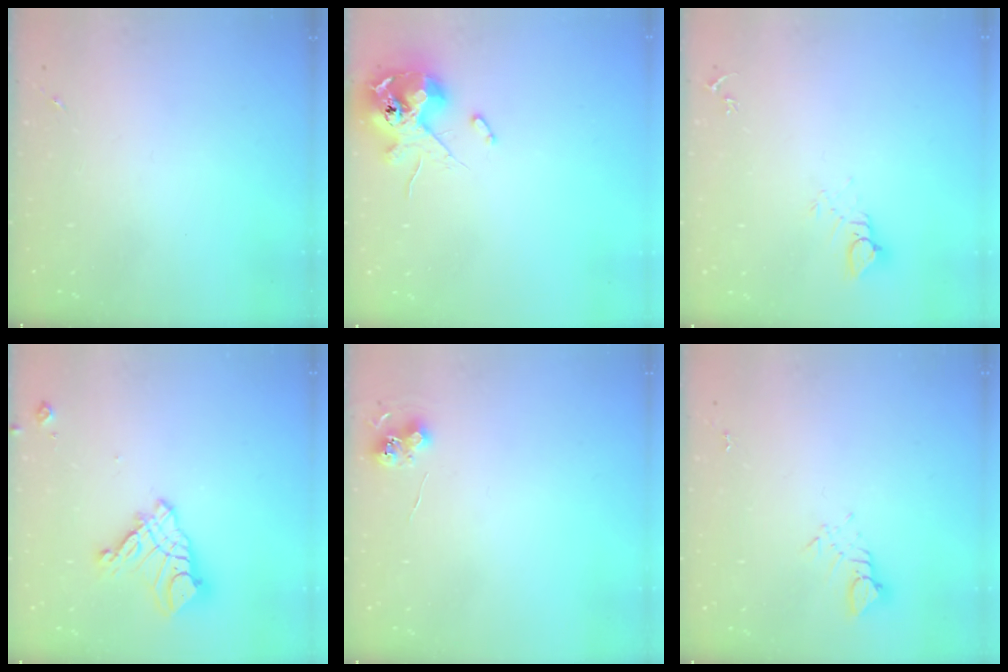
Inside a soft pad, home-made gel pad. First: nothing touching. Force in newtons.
{"total": 12.4, "press": 12.2, "slide": 2.1}
{"total": 4.3, "press": 4.3, "slide": 0.3}
{"total": 13.1, "press": 13.0, "slide": 1.3}
{"total": 6.2, "press": 6.2, "slide": 0.5}
{"total": 3.1, "press": 3.1, "slide": 0.2}